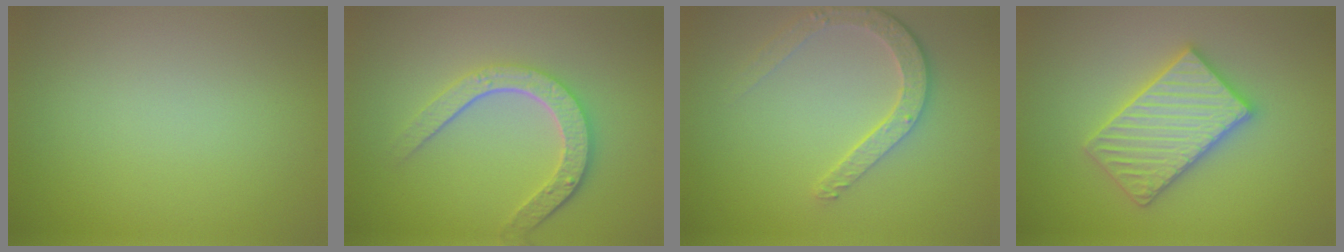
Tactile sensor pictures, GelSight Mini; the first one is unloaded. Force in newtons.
{"total": 4.6, "press": 3.5, "slide": 3.0}
{"total": 3.6, "press": 2.9, "slide": 2.2}
{"total": 5.6, "press": 5.5, "slide": 0.8}